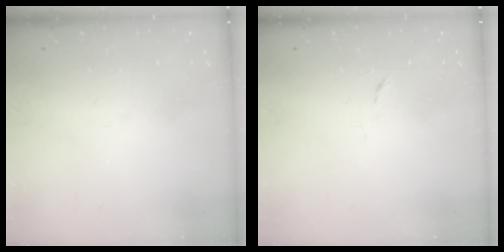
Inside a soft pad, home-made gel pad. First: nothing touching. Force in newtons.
{"total": 2.6, "press": 2.6, "slide": 0.4}